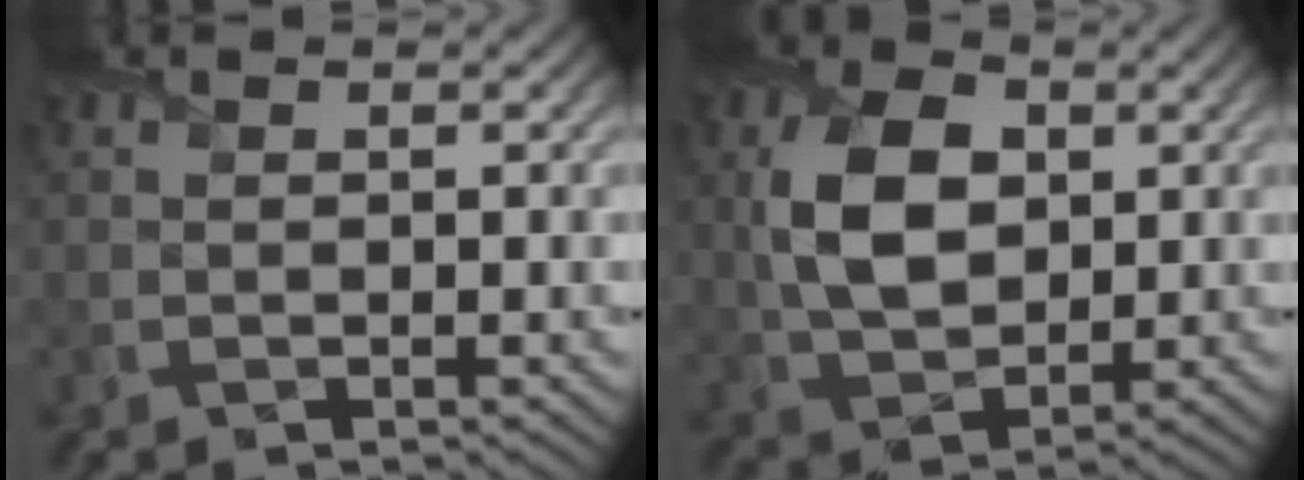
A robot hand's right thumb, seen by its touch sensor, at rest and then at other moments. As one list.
[{"total": 9.2, "force": [1.6, 5.9, 6.9], "torque": [-0.155, 0.006, 0.029]}]